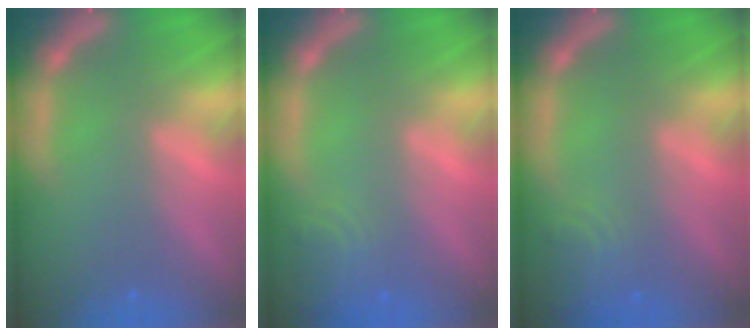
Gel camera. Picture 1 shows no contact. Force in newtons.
{"total": 2.9}
{"total": 2.9}